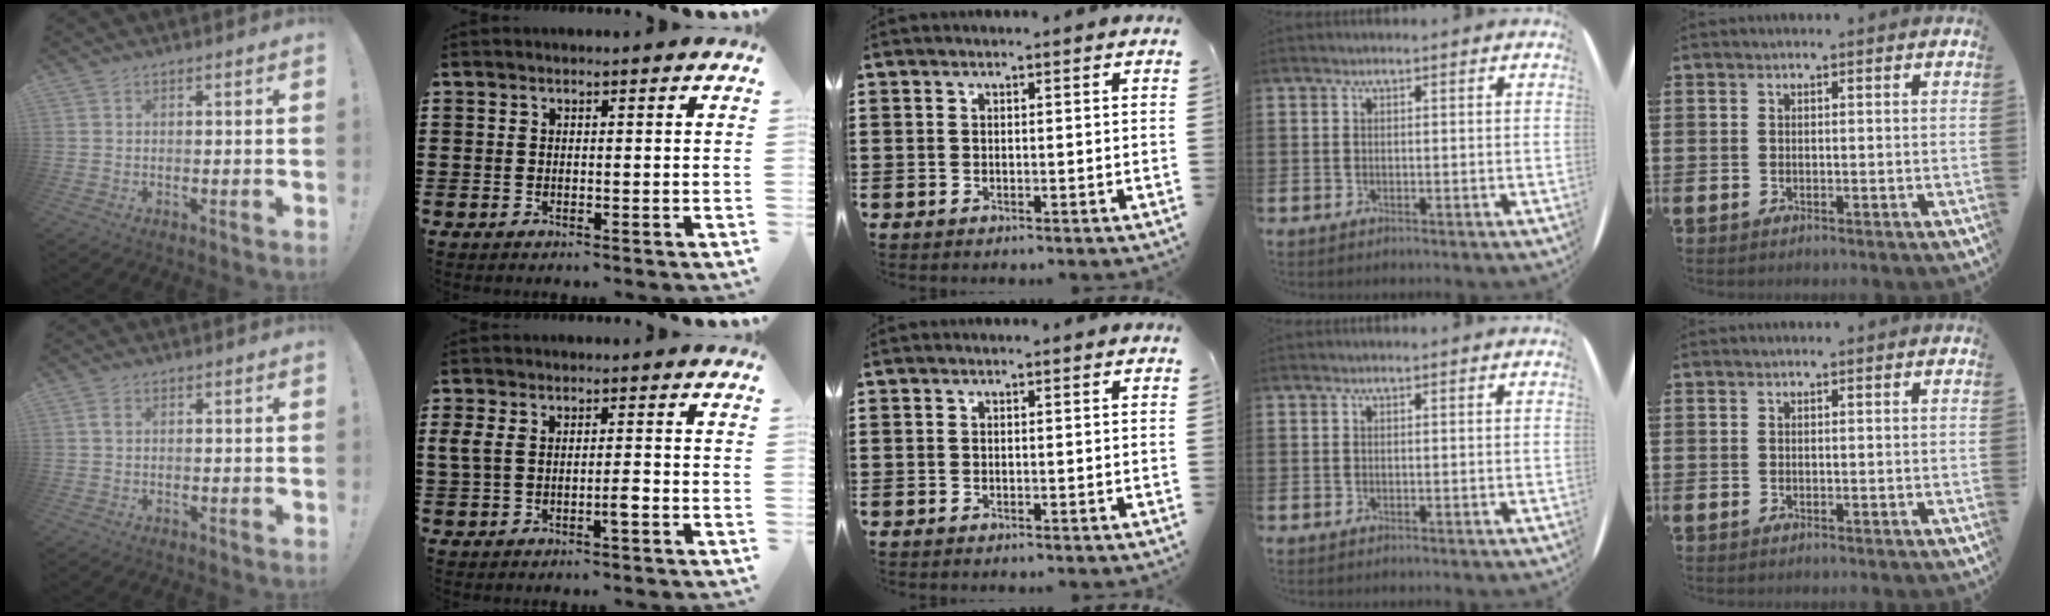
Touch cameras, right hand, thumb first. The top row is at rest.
{"thumb": {"total": 1.6, "force": [0.2, 1.2, 1.1], "torque": [-0.018, 0.003, 0.004]}, "index": {"total": 3.4, "force": [-0.8, 1.3, 3.1], "torque": [-0.063, 0.004, -0.017]}}